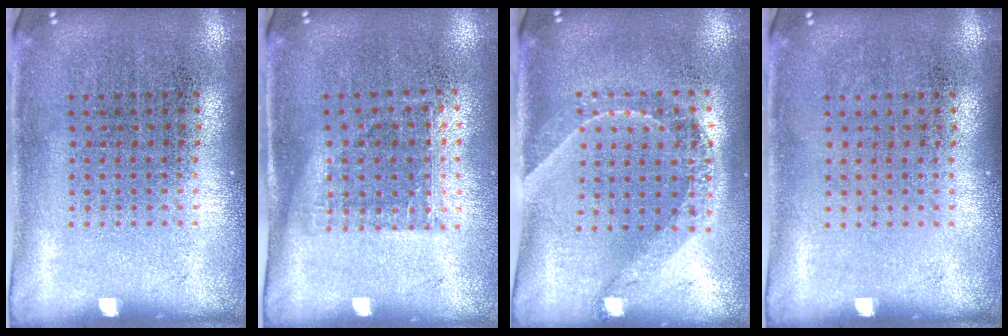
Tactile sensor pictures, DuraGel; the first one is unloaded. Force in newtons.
{"total": 1.1, "press": 0.9, "slide": 0.7}
{"total": 1.6, "press": 1.3, "slide": 0.9}
{"total": 0.0}